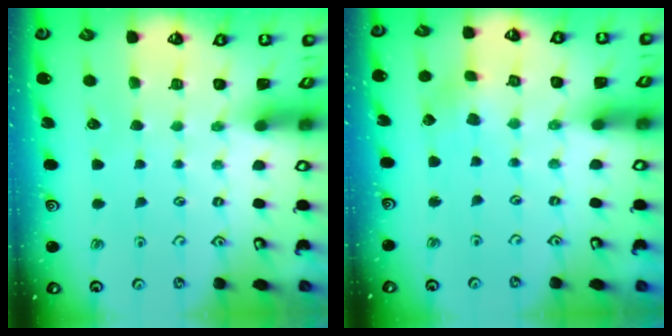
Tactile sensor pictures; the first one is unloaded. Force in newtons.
{"total": 2.6, "press": 2.6, "slide": 0.3}